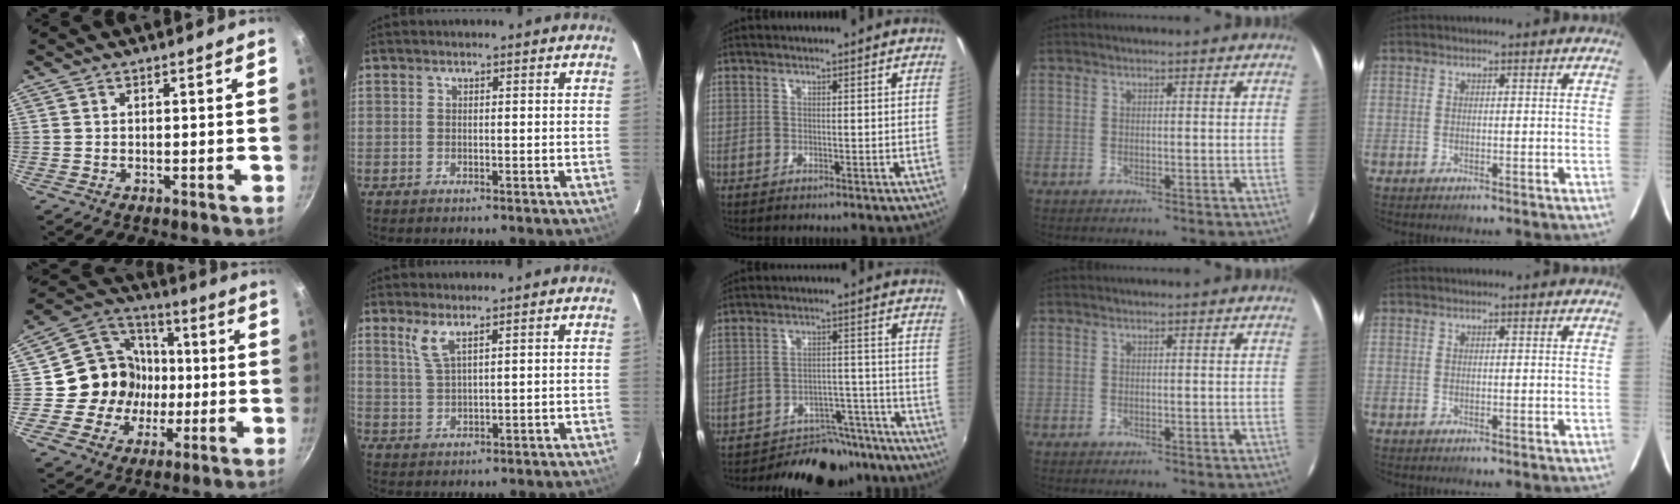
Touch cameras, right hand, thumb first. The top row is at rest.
{"thumb": {"total": 15.5, "force": [-1.1, 14.5, 5.3], "torque": [-0.055, 0.030, -0.024]}, "index": {"total": 3.6, "force": [2.3, 0.5, 2.8], "torque": [-0.061, -0.001, 0.051]}, "middle": {"total": 14.4, "force": [-12.9, 5.8, 2.6], "torque": [-0.036, 0.037, -0.162]}}